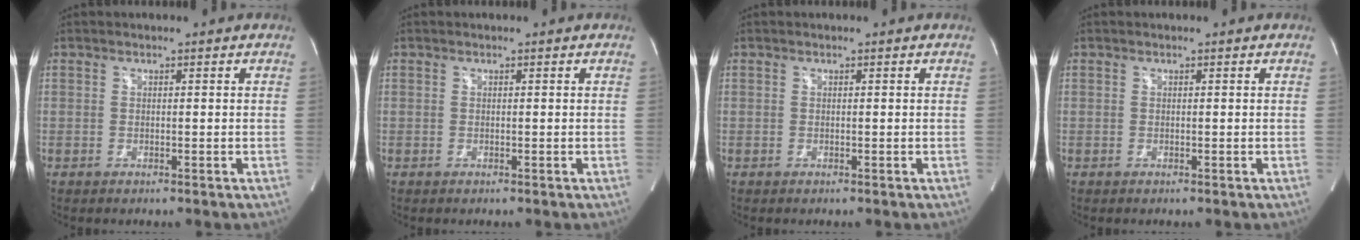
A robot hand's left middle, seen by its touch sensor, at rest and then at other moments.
{"total": 0.0}
{"total": 0.0}
{"total": 0.0}